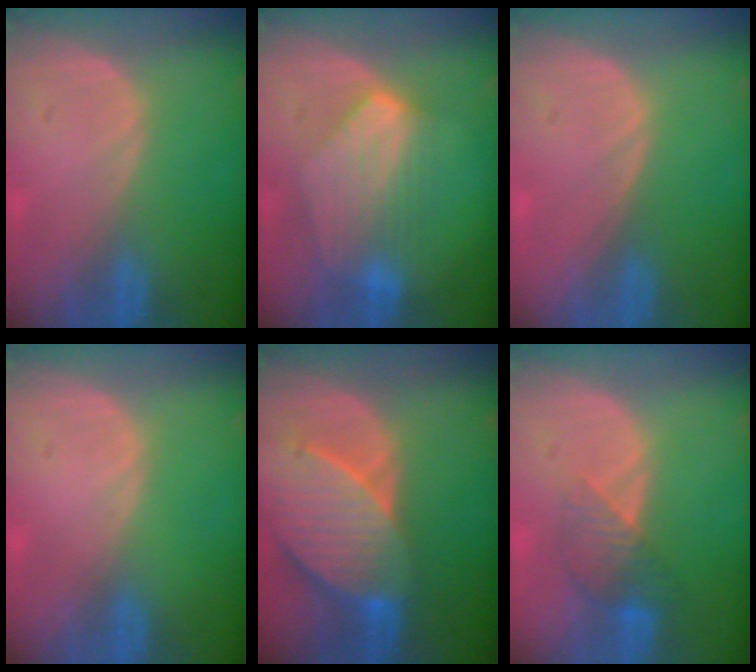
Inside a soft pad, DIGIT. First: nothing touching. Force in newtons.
{"total": 7.4, "press": 7.2, "slide": 1.6}
{"total": 0.0}
{"total": 0.0}
{"total": 9.8, "press": 8.8, "slide": 4.3}
{"total": 4.2, "press": 4.2, "slide": 0.4}